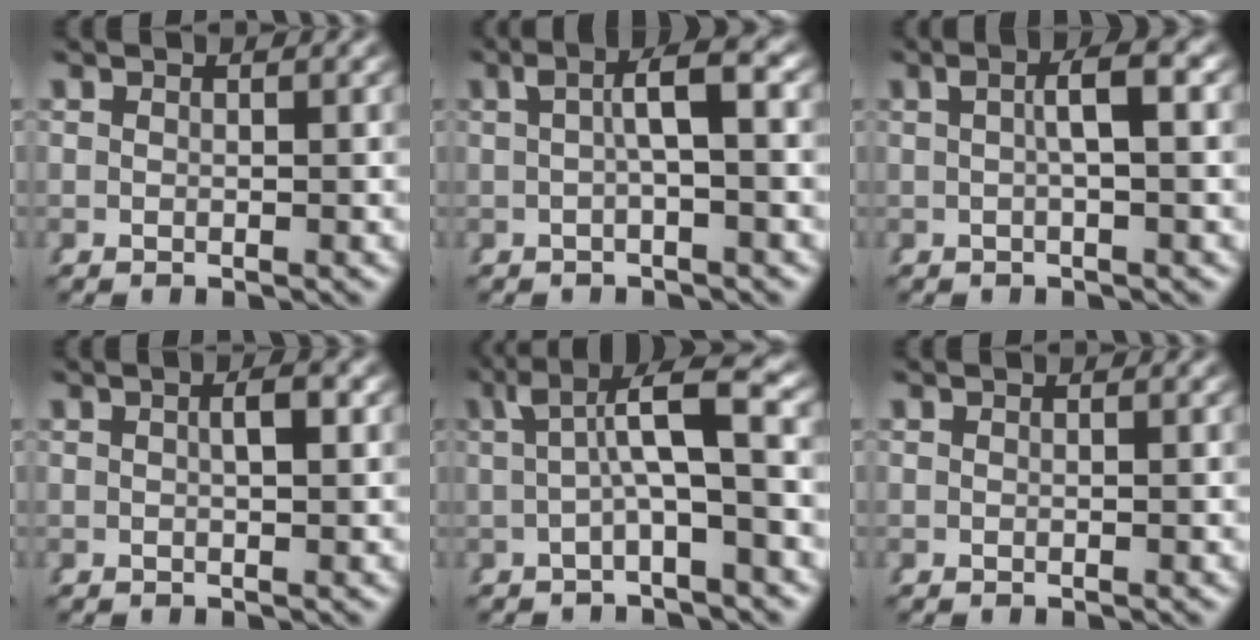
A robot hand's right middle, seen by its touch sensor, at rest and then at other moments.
{"total": 3.8, "force": [0.6, 0.2, 3.7], "torque": [-0.054, 0.015, 0.007]}
{"total": 2.9, "force": [0.4, -0.1, 2.9], "torque": [-0.040, 0.009, 0.006]}
{"total": 1.7, "force": [0.2, 0.1, 1.7], "torque": [-0.016, 0.004, 0.003]}
{"total": 6.1, "force": [1.1, 1.3, 5.8], "torque": [-0.080, 0.022, 0.013]}
{"total": 0.0}